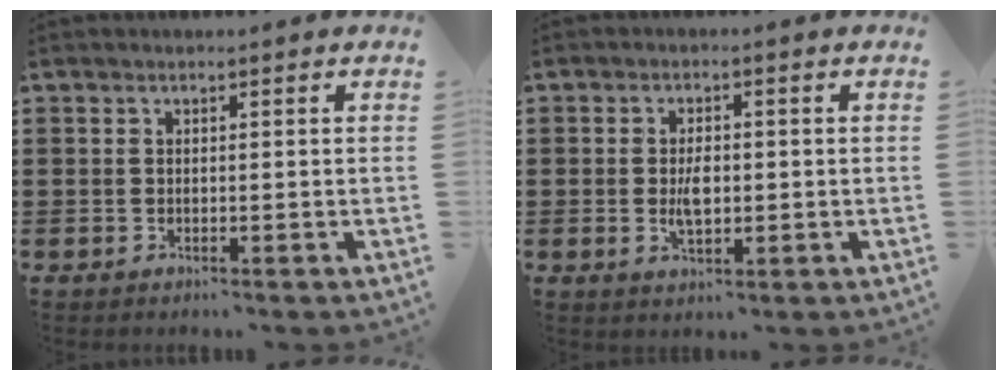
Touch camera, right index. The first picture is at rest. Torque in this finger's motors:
{"motor_torque": [2.14, 0.00, 0.35, 0.12]}